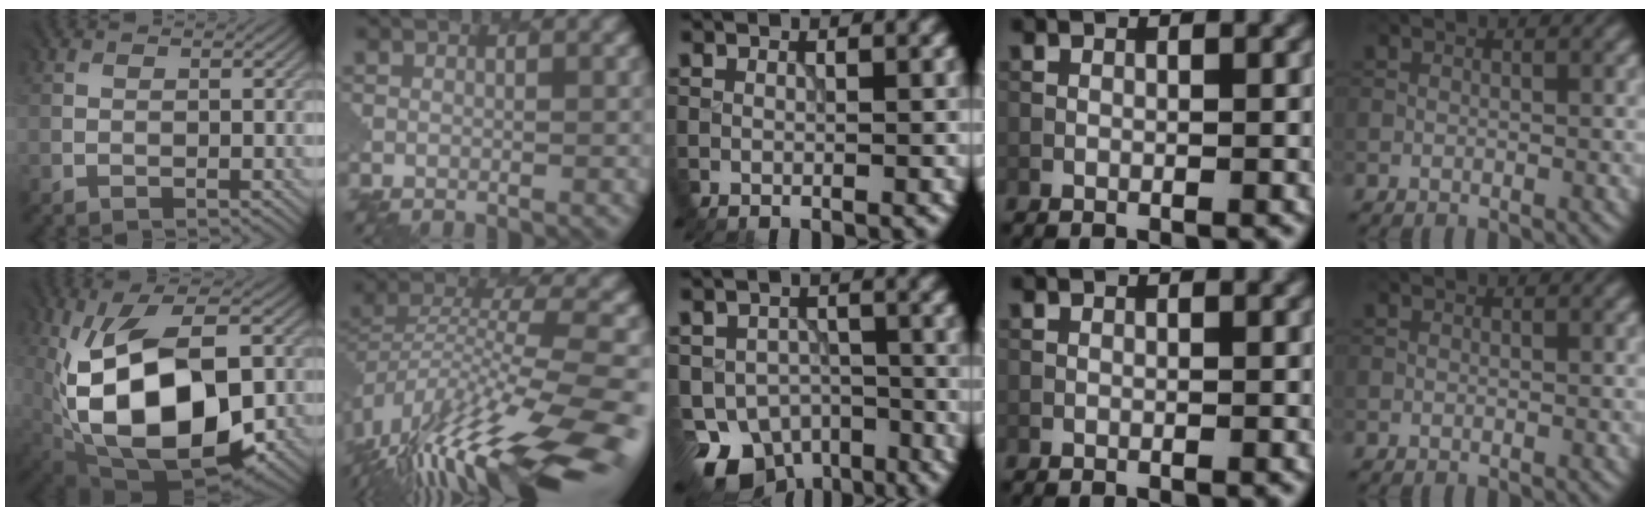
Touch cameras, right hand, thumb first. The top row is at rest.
{"thumb": {"total": 16.6, "force": [-1.4, 9.7, 13.4], "torque": [-0.243, -0.023, -0.012]}, "index": {"total": 15.5, "force": [-10.1, 4.0, 11.0], "torque": [-0.205, 0.017, -0.167]}, "middle": {"total": 7.8, "force": [-5.1, 5.1, 3.0], "torque": [-0.044, -0.027, -0.075]}}